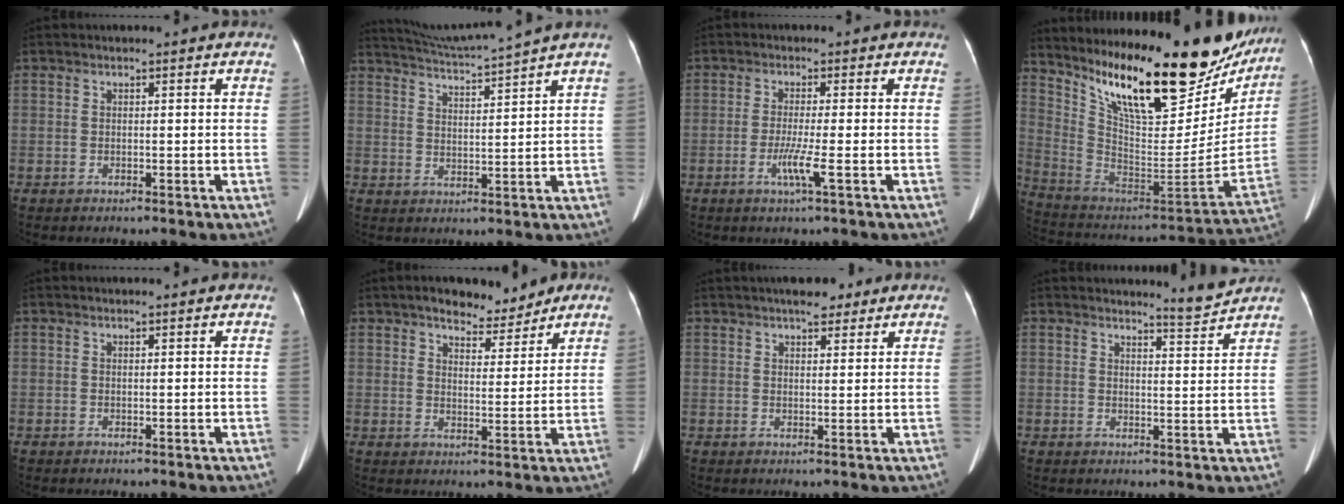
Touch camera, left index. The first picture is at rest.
{"total": 8.9, "force": [8.1, -2.6, 2.5], "torque": [-0.053, -0.008, 0.139]}
{"total": 3.5, "force": [-1.2, -0.7, 3.2], "torque": [-0.070, -0.009, -0.024]}
{"total": 28.9, "force": [21.2, 9.1, 17.3], "torque": [-0.282, -0.025, 0.323]}
{"total": 1.5, "force": [1.4, 0.1, 0.6], "torque": [-0.012, 0.015, 0.019]}
{"total": 7.1, "force": [5.7, 2.7, 3.2], "torque": [-0.038, 0.007, 0.089]}
{"total": 5.0, "force": [3.9, 1.6, 2.7], "torque": [-0.039, 0.015, 0.057]}
{"total": 3.5, "force": [3.4, -0.9, -0.1], "torque": [-0.013, -0.026, 0.049]}